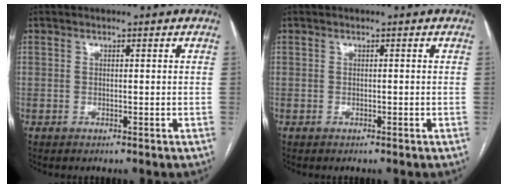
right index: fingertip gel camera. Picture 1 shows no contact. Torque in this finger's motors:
{"motor_torque": [0.02, -0.01, 0.00, 0.01]}